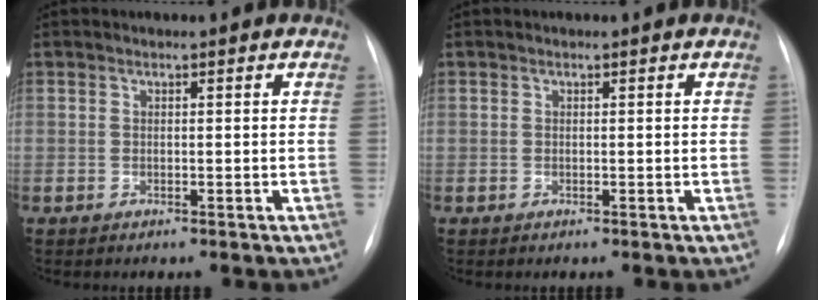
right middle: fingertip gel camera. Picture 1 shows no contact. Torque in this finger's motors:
{"motor_torque": [-0.03, -0.02, 0.00, 0.00]}